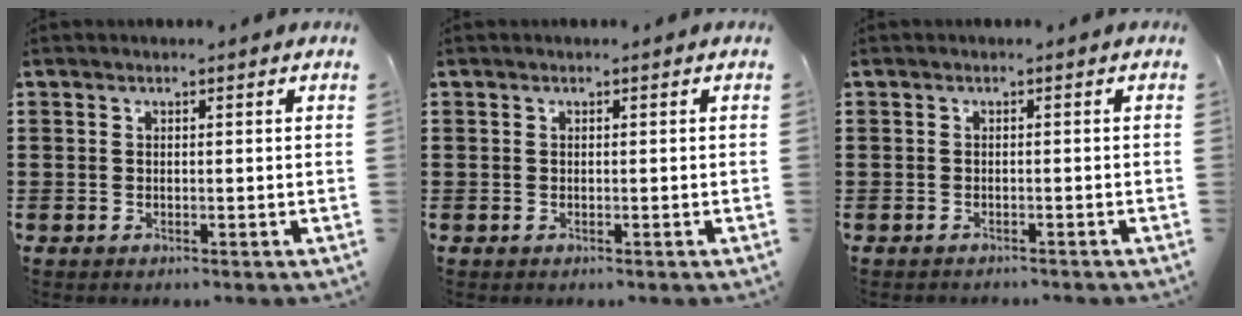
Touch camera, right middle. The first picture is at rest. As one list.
[{"total": 0.0}, {"total": 0.7, "force": [-0.7, 0.0, -0.1], "torque": [0.000, 0.000, -0.014]}]